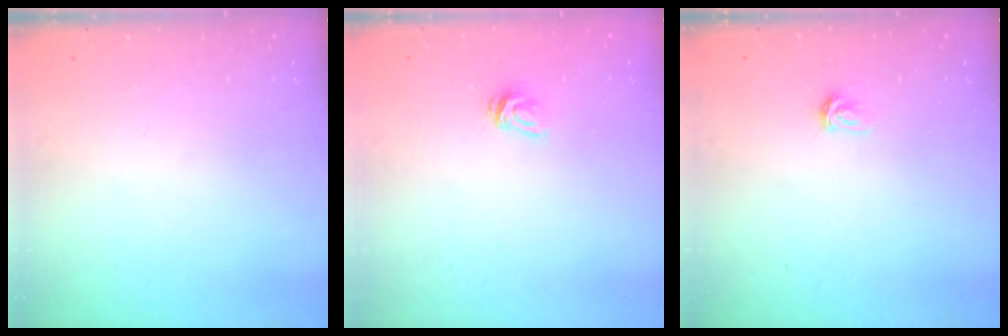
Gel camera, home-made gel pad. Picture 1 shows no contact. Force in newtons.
{"total": 4.9, "press": 4.8, "slide": 0.4}
{"total": 3.1, "press": 3.0, "slide": 0.4}